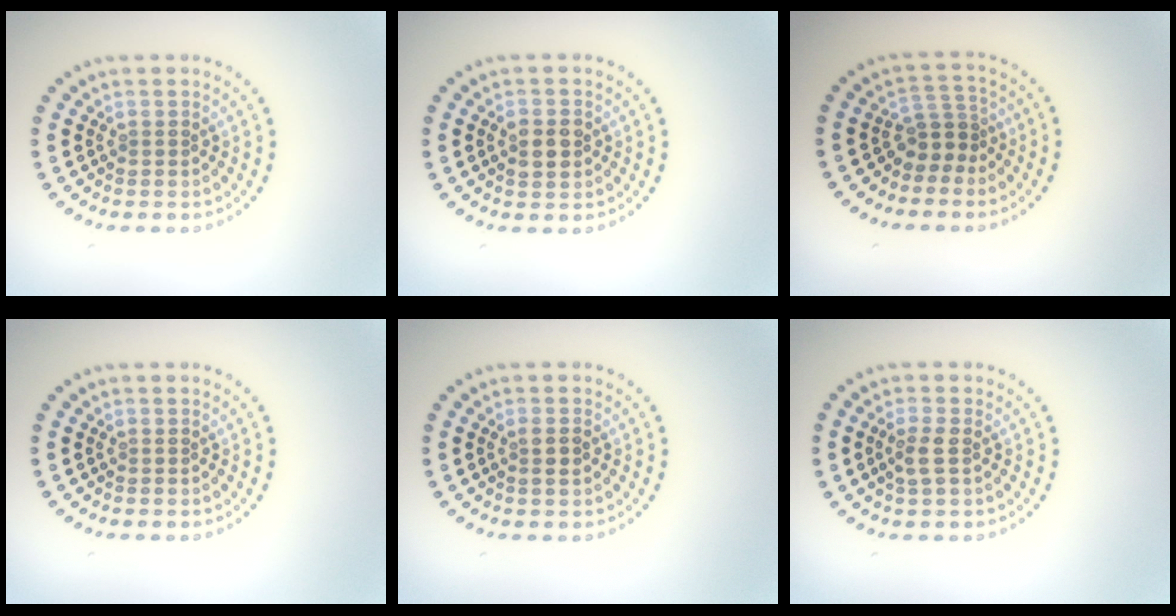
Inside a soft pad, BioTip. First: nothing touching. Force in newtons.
{"total": 2.6, "press": 2.6, "slide": 0.1}
{"total": 2.5, "press": 1.8, "slide": 1.7}
{"total": 0.0}
{"total": 1.2, "press": 1.1, "slide": 0.5}
{"total": 1.9, "press": 1.7, "slide": 0.7}